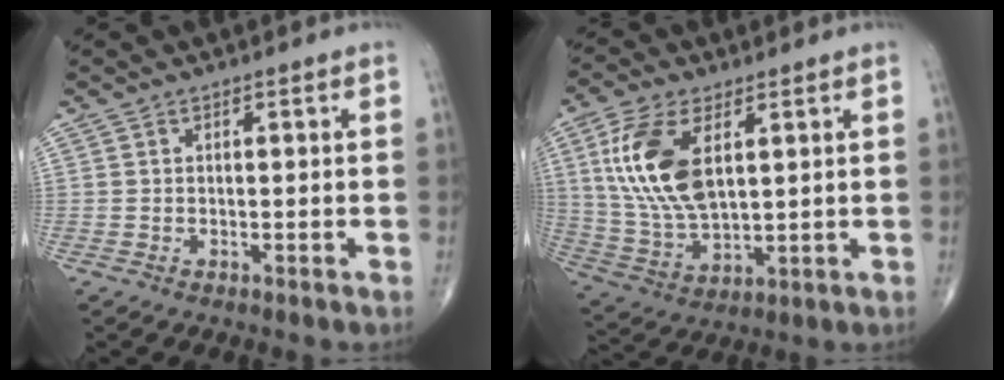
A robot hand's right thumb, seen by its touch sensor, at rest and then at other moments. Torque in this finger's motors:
{"motor_torque": [-0.72, 1.24, 0.74, 0.46, 0.19]}